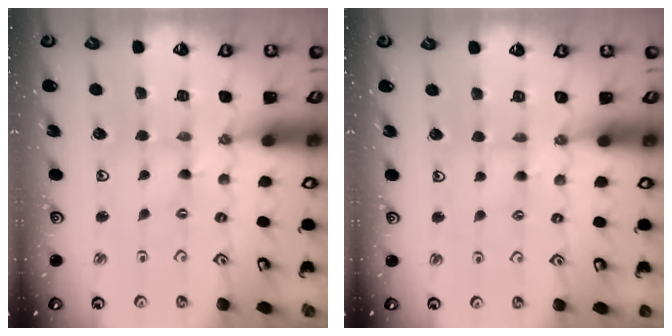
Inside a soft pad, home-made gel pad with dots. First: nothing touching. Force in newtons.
{"total": 4.6, "press": 4.6, "slide": 0.4}